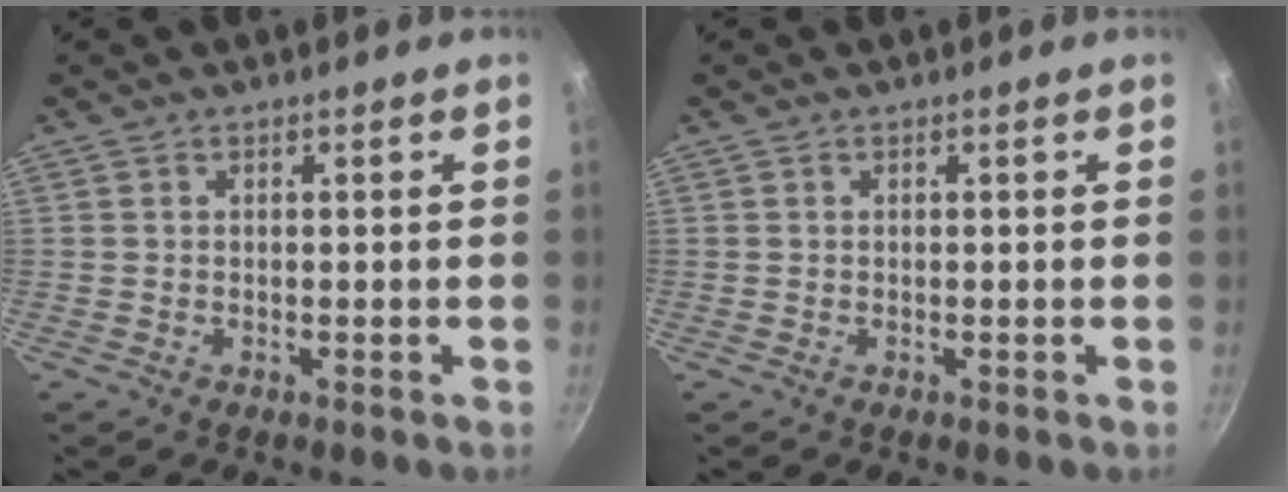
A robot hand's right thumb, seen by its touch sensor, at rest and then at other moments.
{"total": 0.0}